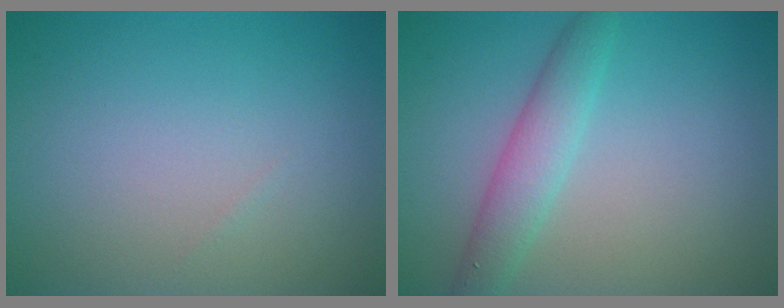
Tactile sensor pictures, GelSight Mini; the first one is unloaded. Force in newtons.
{"total": 3.2, "press": 3.2, "slide": 0.0}